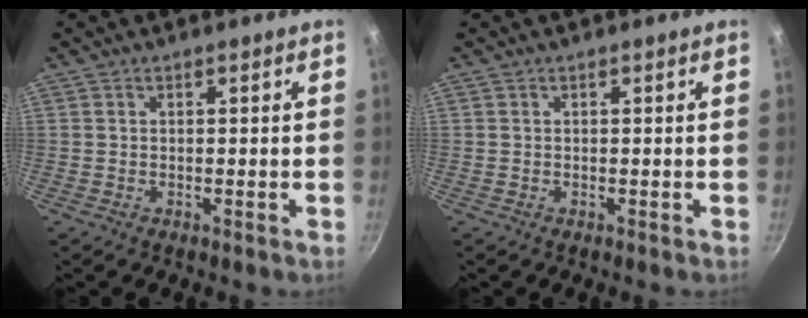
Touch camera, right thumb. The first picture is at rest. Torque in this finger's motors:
{"motor_torque": [0.10, 0.10, -0.03, -0.03, 0.02]}